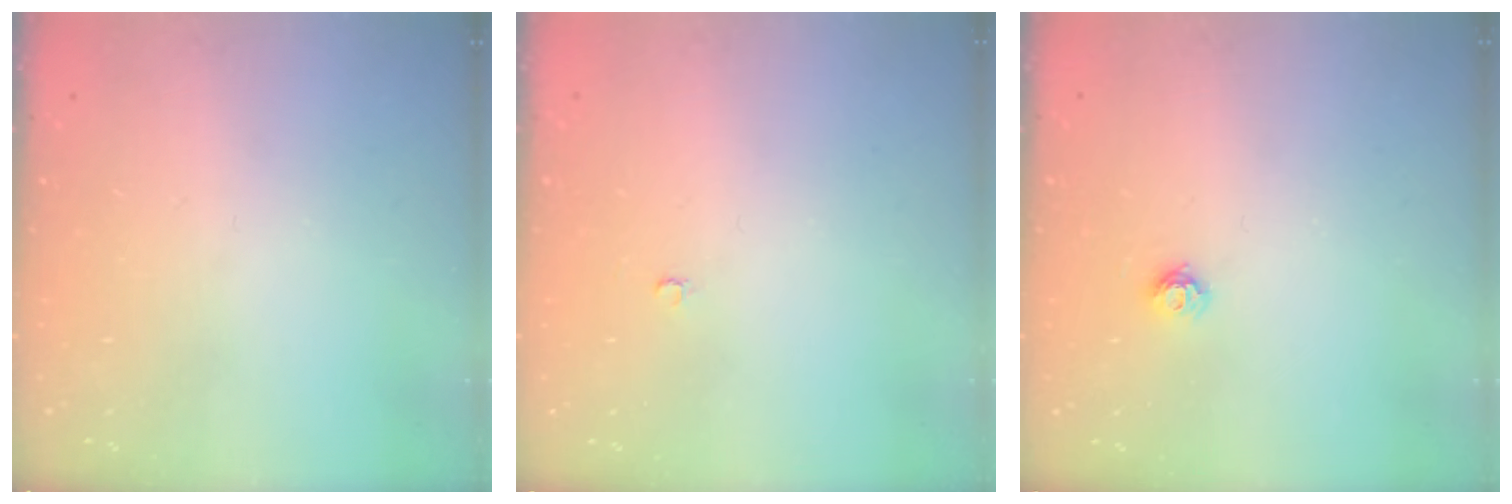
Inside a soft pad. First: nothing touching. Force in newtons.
{"total": 2.1, "press": 2.1, "slide": 0.2}
{"total": 5.8, "press": 5.8, "slide": 0.3}